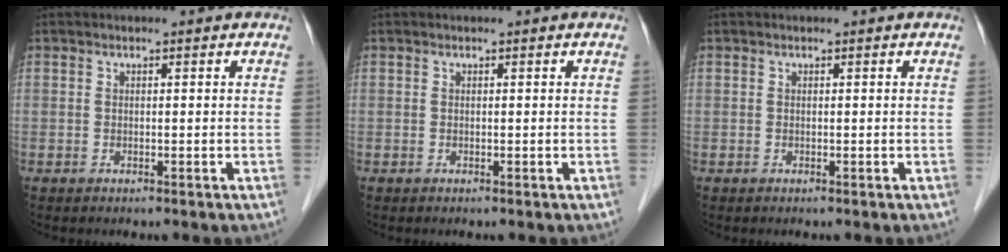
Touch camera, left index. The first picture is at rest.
{"total": 0.0}
{"total": 0.0}